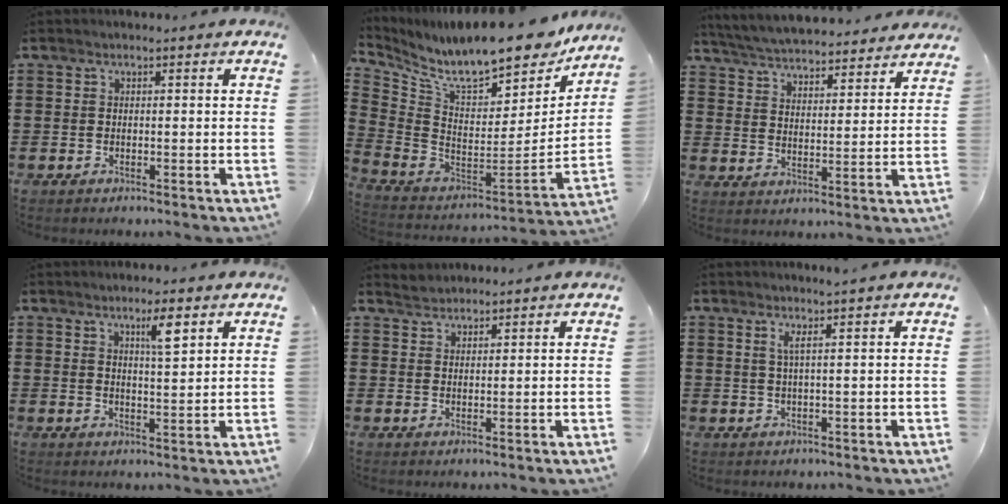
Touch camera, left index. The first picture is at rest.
{"total": 12.4, "force": [10.5, 2.4, 6.2], "torque": [-0.137, -0.085, 0.175]}
{"total": 5.4, "force": [5.3, -0.1, 0.7], "torque": [-0.040, -0.036, 0.091]}
{"total": 4.2, "force": [2.5, 0.7, 3.3], "torque": [-0.047, -0.006, 0.035]}
{"total": 1.7, "force": [1.6, 0.3, -0.3], "torque": [0.002, 0.005, 0.033]}
{"total": 2.2, "force": [0.9, -0.4, 1.9], "torque": [-0.041, -0.006, 0.015]}